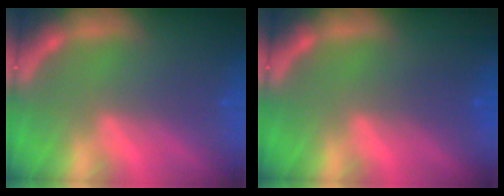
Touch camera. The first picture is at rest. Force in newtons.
{"total": 1.5}